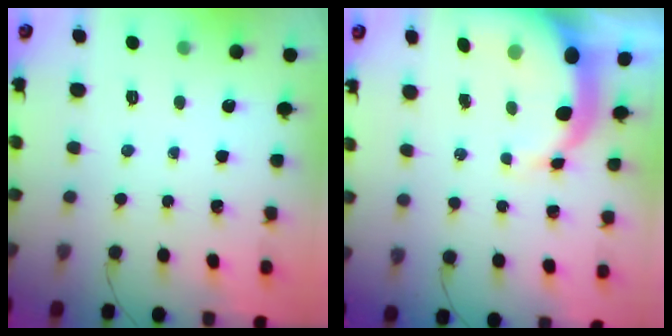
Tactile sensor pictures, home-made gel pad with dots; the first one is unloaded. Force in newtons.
{"total": 6.8, "press": 6.6, "slide": 1.8}